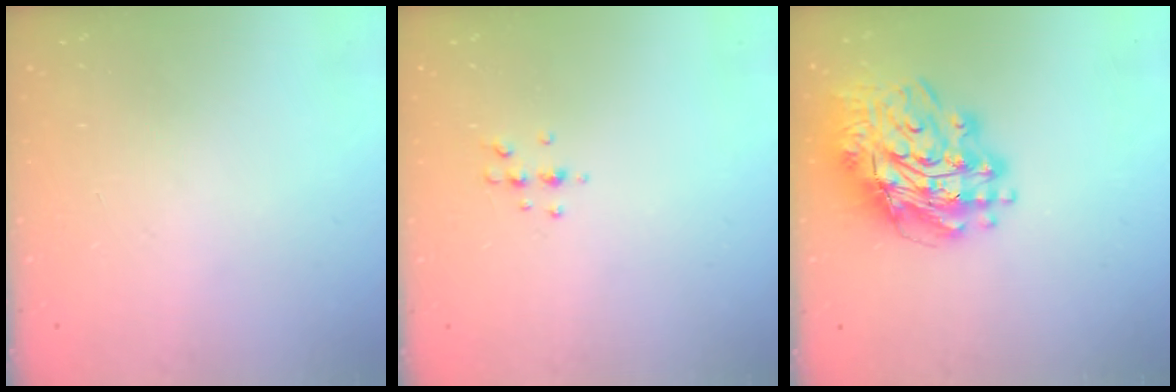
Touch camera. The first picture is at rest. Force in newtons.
{"total": 5.2, "press": 5.0, "slide": 1.1}
{"total": 18.5, "press": 18.3, "slide": 3.0}